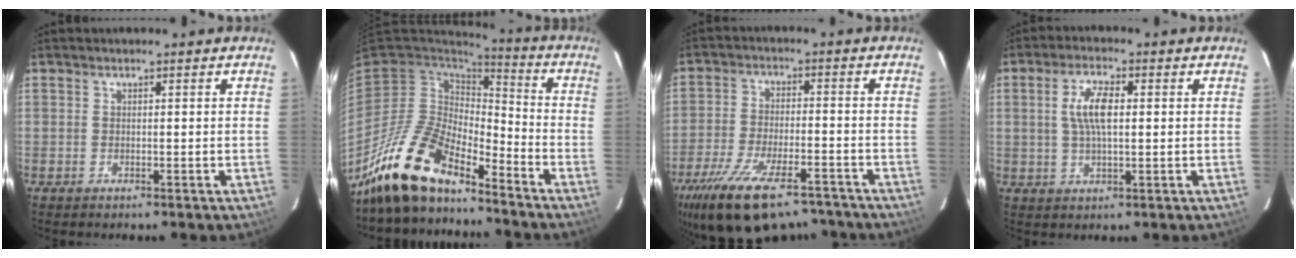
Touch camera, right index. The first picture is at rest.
{"total": 16.3, "force": [-13.7, 4.9, 7.4], "torque": [-0.152, -0.014, -0.260]}
{"total": 21.3, "force": [-15.9, 8.0, 11.7], "torque": [-0.235, -0.036, -0.244]}
{"total": 6.3, "force": [1.0, 2.3, 5.8], "torque": [-0.112, 0.007, 0.020]}